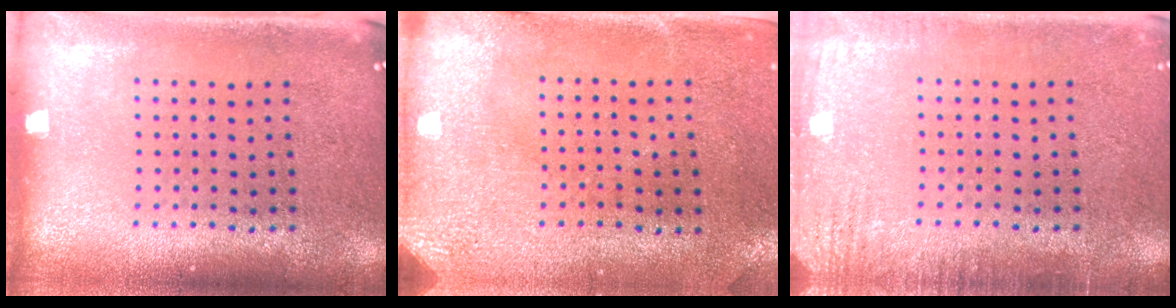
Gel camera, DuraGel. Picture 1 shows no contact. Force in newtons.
{"total": 3.1, "press": 2.4, "slide": 2.0}
{"total": 2.3, "press": 2.2, "slide": 0.4}